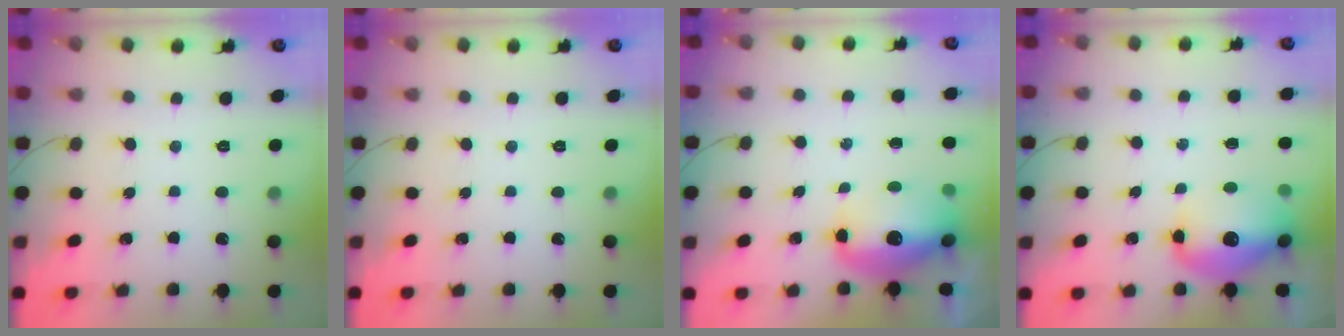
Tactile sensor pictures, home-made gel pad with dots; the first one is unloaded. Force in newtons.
{"total": 0.0}
{"total": 13.8, "press": 12.5, "slide": 5.9}
{"total": 13.8, "press": 13.4, "slide": 3.1}